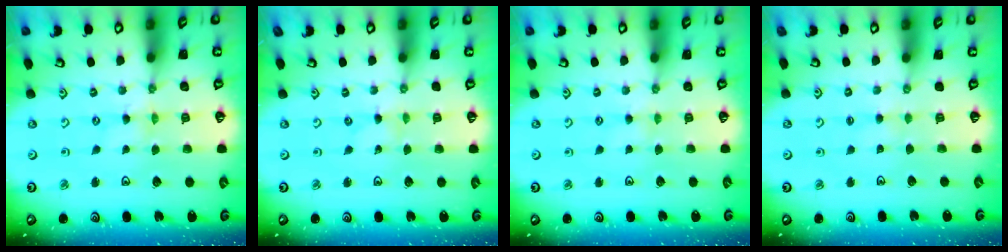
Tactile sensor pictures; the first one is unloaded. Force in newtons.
{"total": 0.0}
{"total": 2.5, "press": 2.5, "slide": 0.4}
{"total": 1.0, "press": 1.0, "slide": 0.3}